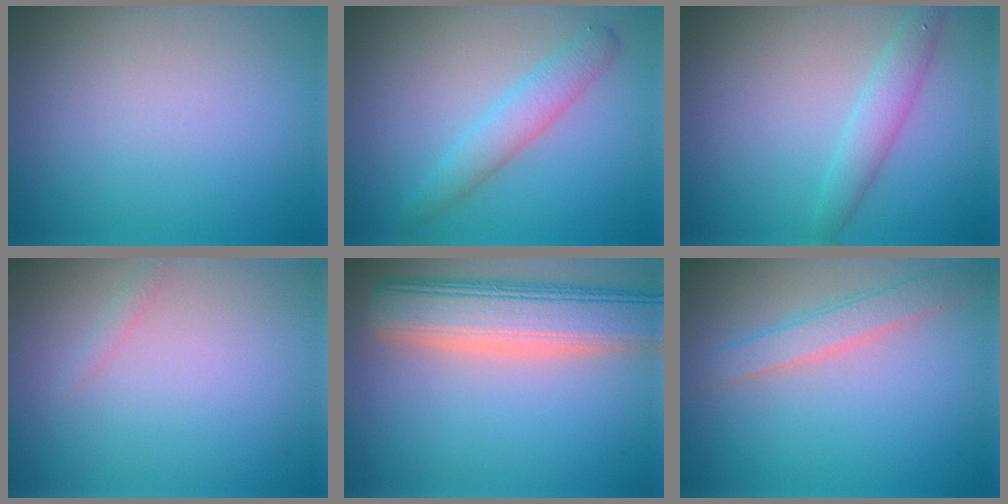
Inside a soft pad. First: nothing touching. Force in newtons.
{"total": 2.8, "press": 2.8, "slide": 0.1}
{"total": 2.5, "press": 2.5, "slide": 0.2}
{"total": 0.6, "press": 0.6, "slide": 0.1}
{"total": 8.0, "press": 7.9, "slide": 0.8}
{"total": 2.5, "press": 2.5, "slide": 0.1}